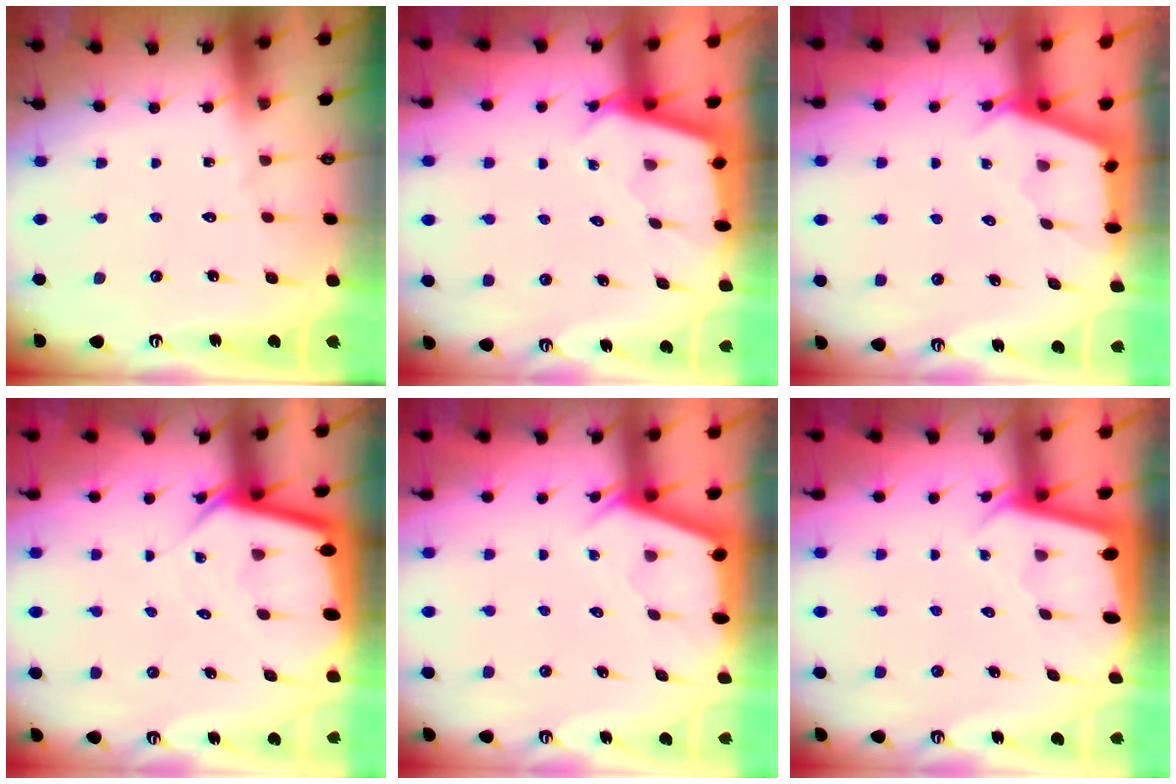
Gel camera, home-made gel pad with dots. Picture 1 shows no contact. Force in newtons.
{"total": 2.5, "press": 2.5, "slide": 0.1}
{"total": 2.5, "press": 2.5, "slide": 0.3}
{"total": 6.4, "press": 6.3, "slide": 0.7}
{"total": 2.9, "press": 2.9, "slide": 0.4}
{"total": 1.9, "press": 1.9, "slide": 0.2}